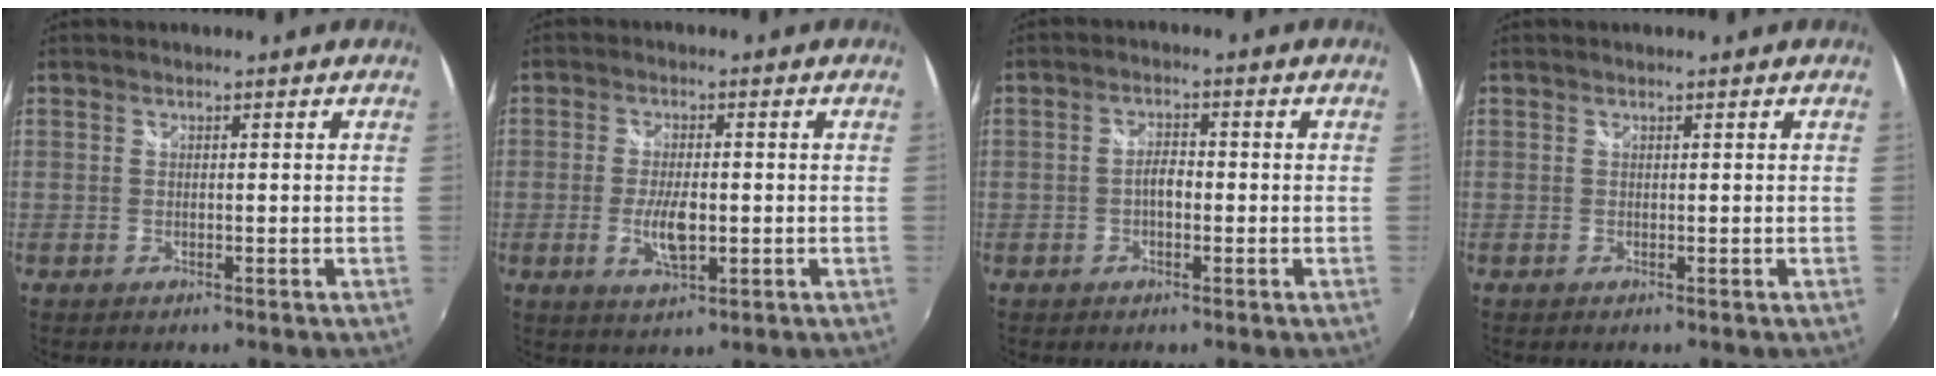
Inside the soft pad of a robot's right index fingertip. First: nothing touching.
{"total": 5.9, "force": [-1.3, 2.4, 5.3], "torque": [-0.105, -0.009, -0.022]}
{"total": 2.7, "force": [-0.7, 1.4, 2.2], "torque": [-0.039, 0.007, -0.013]}
{"total": 0.0}